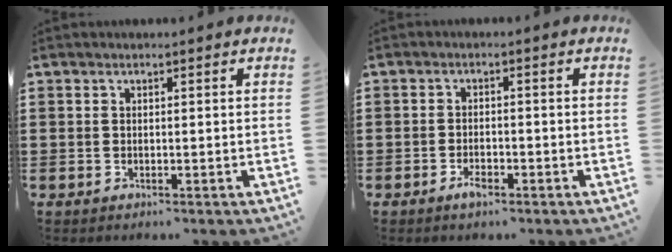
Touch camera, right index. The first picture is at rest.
{"total": 2.0, "force": [-1.3, 0.6, 1.5], "torque": [-0.028, -0.002, -0.023]}